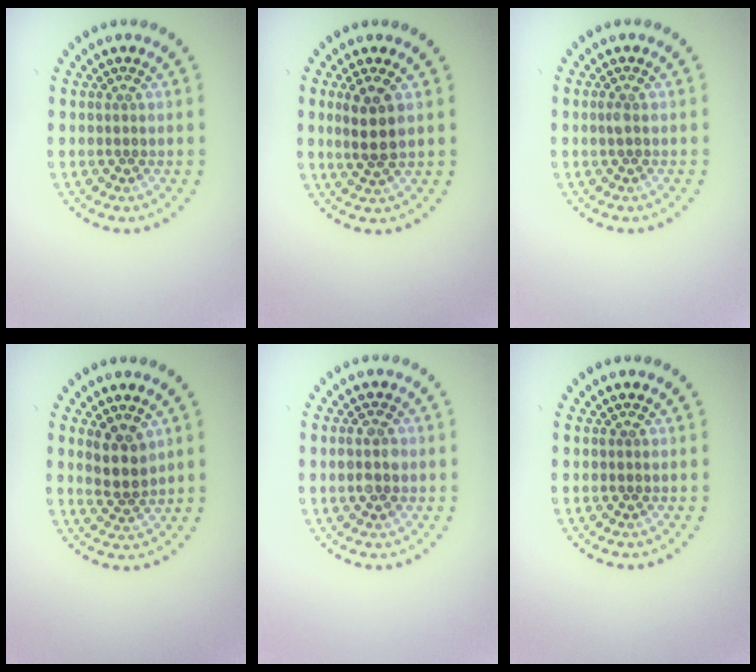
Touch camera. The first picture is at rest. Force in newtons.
{"total": 2.8, "press": 2.5, "slide": 1.3}
{"total": 0.6, "press": 0.5, "slide": 0.2}
{"total": 2.5, "press": 2.3, "slide": 1.1}
{"total": 1.8, "press": 1.8, "slide": 0.2}
{"total": 0.0}